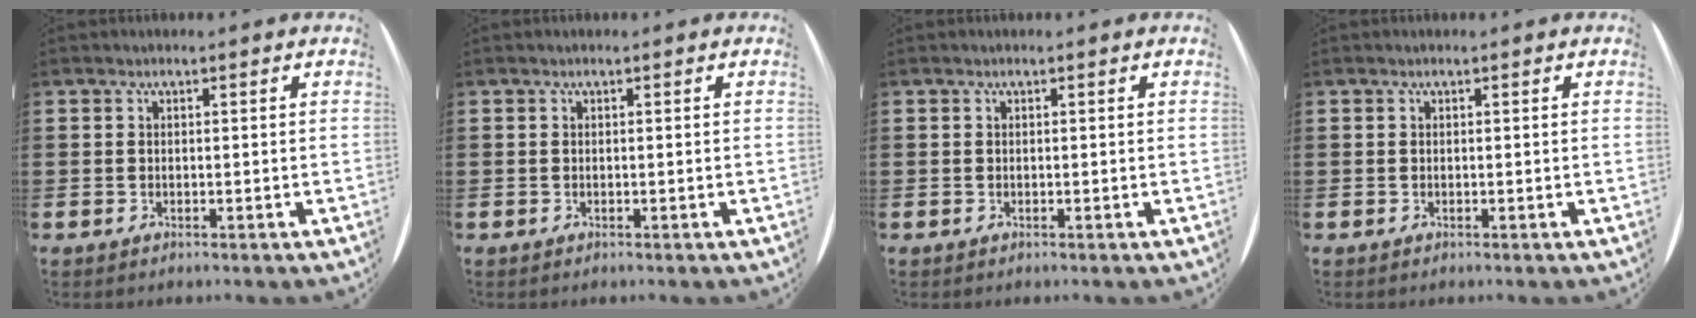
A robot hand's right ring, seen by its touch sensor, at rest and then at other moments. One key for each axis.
{"total": 0.0}
{"total": 0.0}
{"total": 0.0}